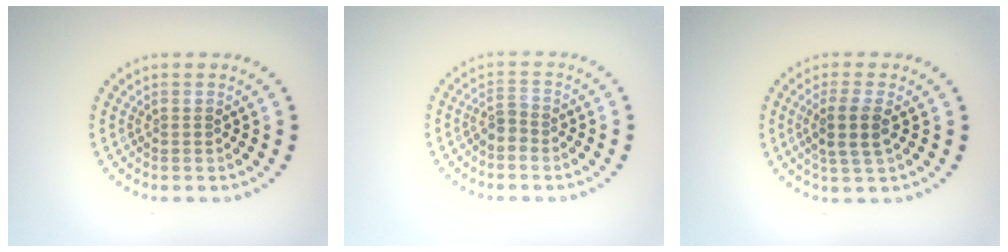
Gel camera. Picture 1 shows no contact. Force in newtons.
{"total": 1.5, "press": 0.9, "slide": 1.1}
{"total": 2.9, "press": 2.5, "slide": 1.4}